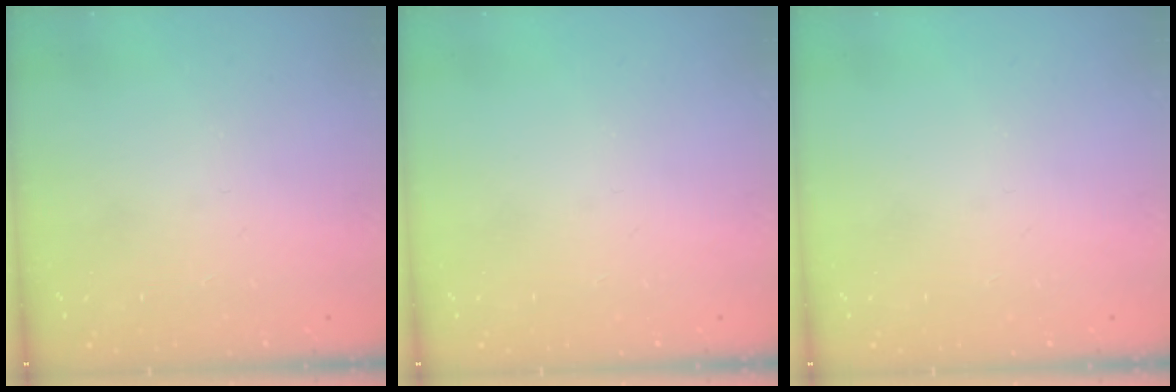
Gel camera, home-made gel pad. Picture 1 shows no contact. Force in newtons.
{"total": 0.0}
{"total": 0.0}